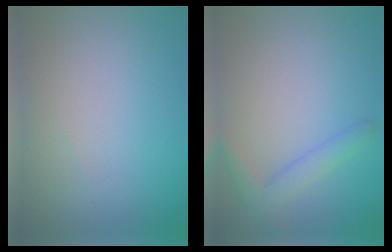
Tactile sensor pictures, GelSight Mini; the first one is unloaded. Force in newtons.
{"total": 2.6, "press": 2.6, "slide": 0.2}